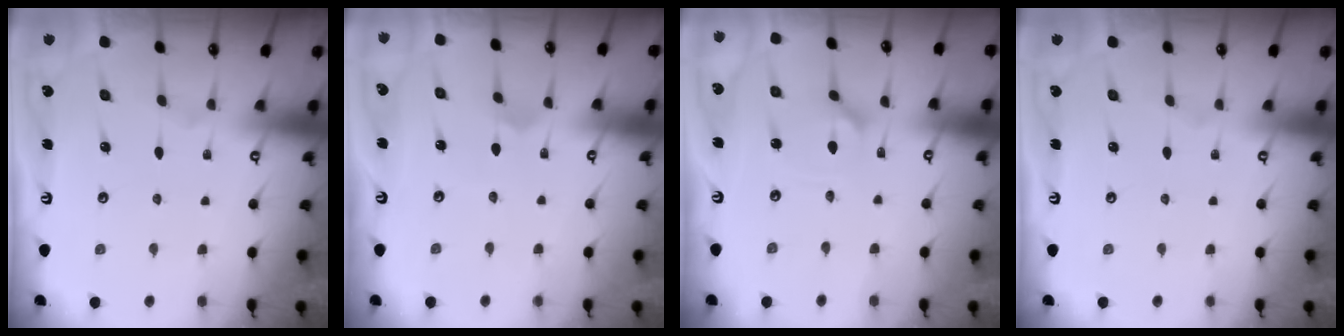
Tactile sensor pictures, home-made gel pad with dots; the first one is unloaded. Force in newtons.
{"total": 2.9, "press": 2.9, "slide": 0.3}
{"total": 4.0, "press": 4.0, "slide": 0.8}
{"total": 0.0}